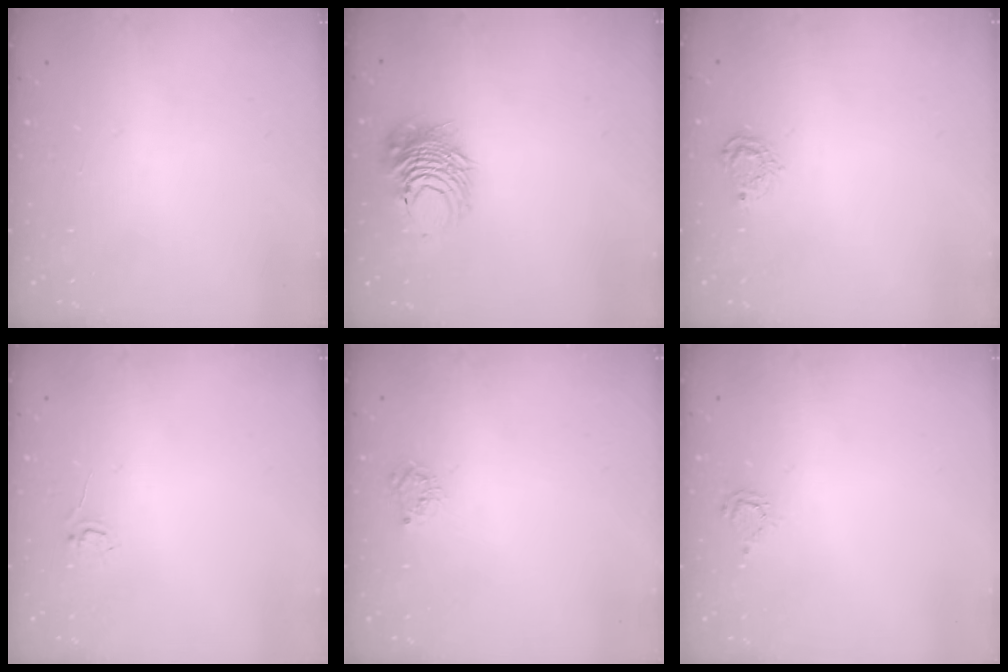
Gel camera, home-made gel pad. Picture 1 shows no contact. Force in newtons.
{"total": 9.3, "press": 9.3, "slide": 0.3}
{"total": 5.0, "press": 5.0, "slide": 0.6}
{"total": 4.2, "press": 4.2, "slide": 0.7}
{"total": 3.8, "press": 3.8, "slide": 0.5}
{"total": 3.8, "press": 3.8, "slide": 0.2}